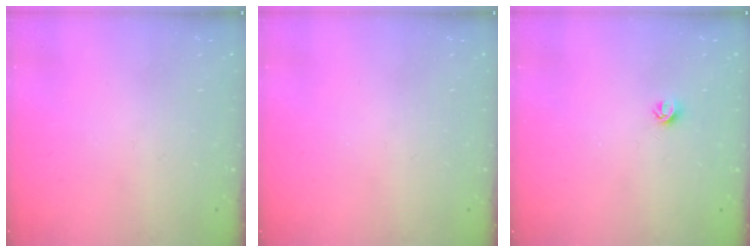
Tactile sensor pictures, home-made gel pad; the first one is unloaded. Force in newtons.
{"total": 0.0}
{"total": 5.0, "press": 4.9, "slide": 0.7}